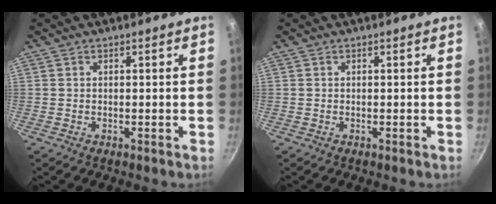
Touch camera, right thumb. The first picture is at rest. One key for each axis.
{"total": 0.0}